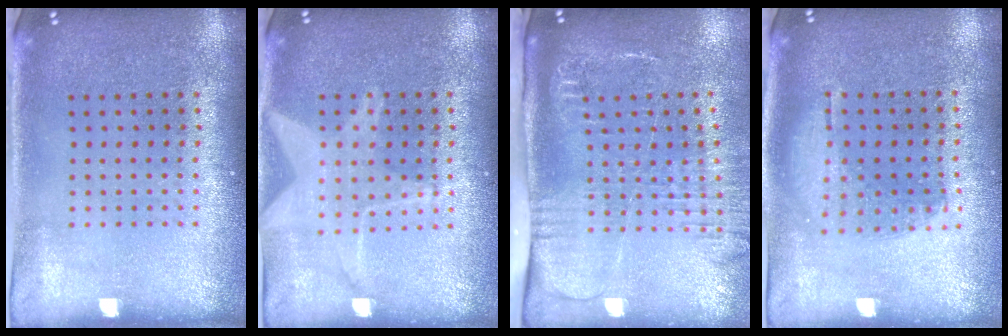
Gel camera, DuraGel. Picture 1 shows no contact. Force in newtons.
{"total": 1.6, "press": 1.6, "slide": 0.2}
{"total": 2.7, "press": 2.1, "slide": 1.7}
{"total": 1.0, "press": 0.9, "slide": 0.3}